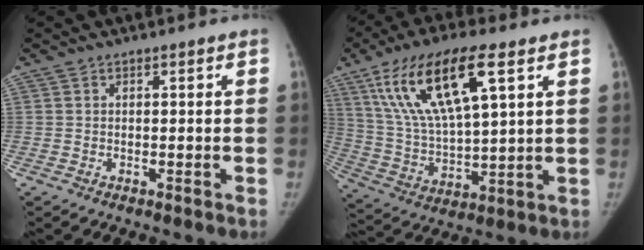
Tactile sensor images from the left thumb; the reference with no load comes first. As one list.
[{"total": 19.5, "force": [9.0, 6.4, 16.1], "torque": [-0.300, -0.016, 0.170]}]